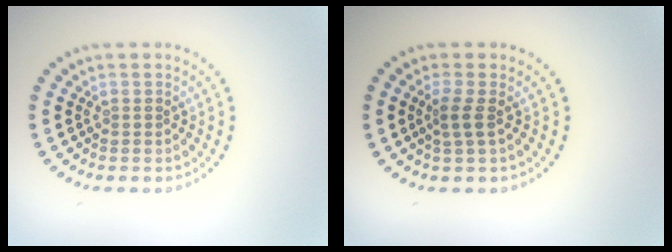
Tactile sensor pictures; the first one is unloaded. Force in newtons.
{"total": 1.6, "press": 1.3, "slide": 0.9}